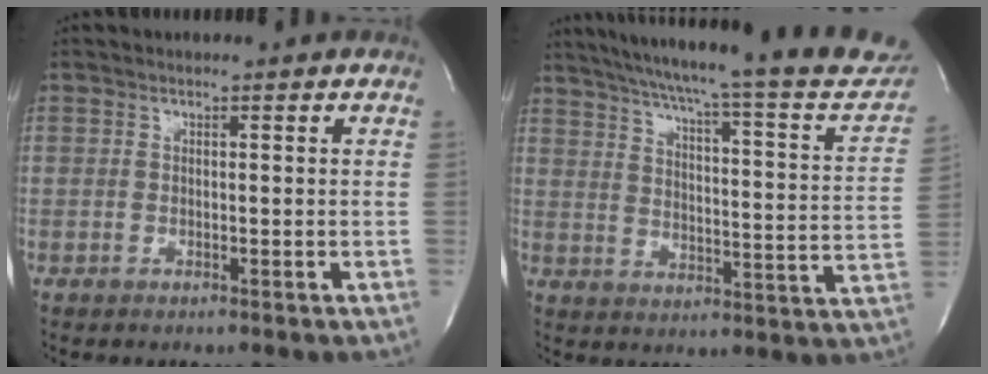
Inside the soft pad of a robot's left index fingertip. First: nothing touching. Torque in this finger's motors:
{"motor_torque": [0.11, -0.24, 0.44, 0.13]}